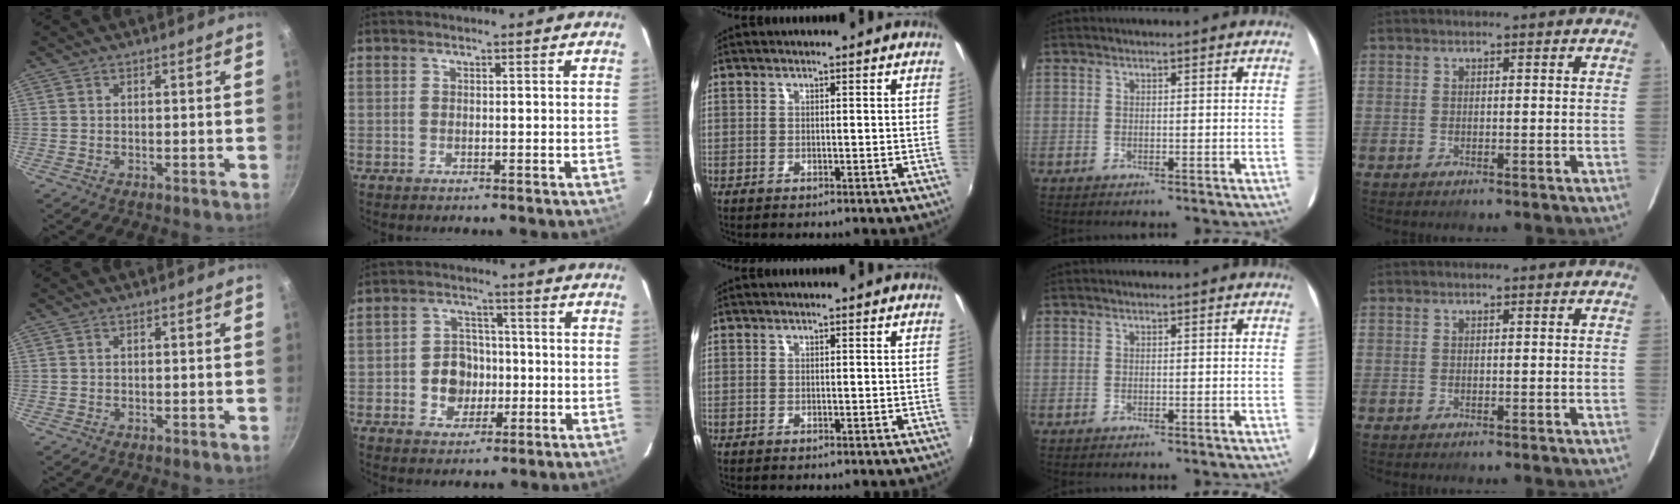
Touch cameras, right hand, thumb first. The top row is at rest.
{"index": {"total": 7.1, "force": [-1.7, 6.1, 3.1], "torque": [-0.073, 0.019, -0.022]}}